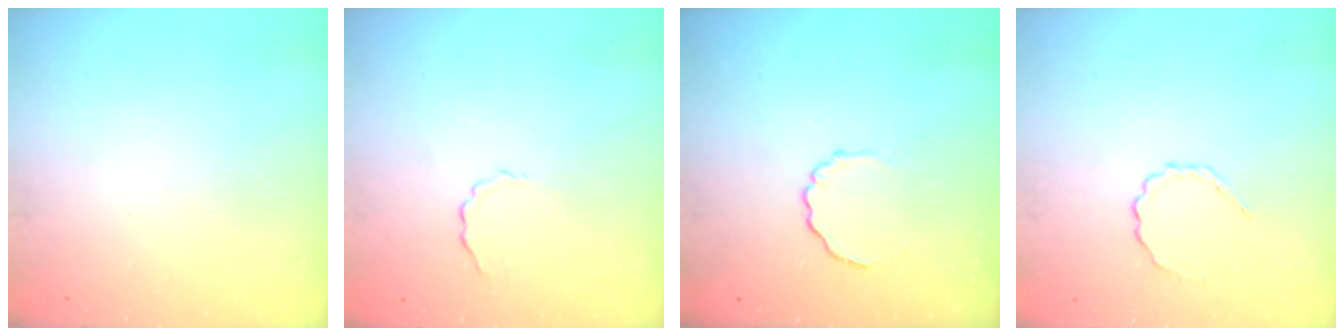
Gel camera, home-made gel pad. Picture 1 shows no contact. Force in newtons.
{"total": 2.0, "press": 1.9, "slide": 0.7}
{"total": 3.3, "press": 3.1, "slide": 1.0}
{"total": 2.5, "press": 2.3, "slide": 0.9}